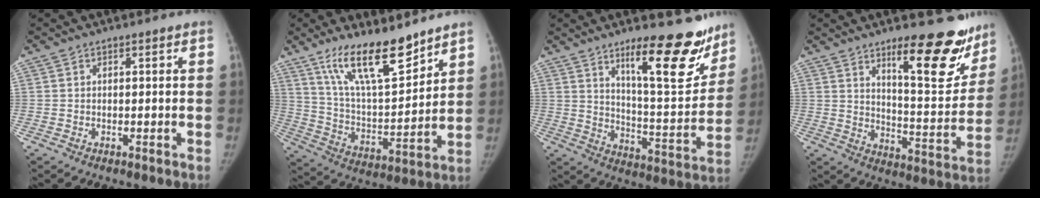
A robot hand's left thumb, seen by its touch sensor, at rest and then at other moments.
{"total": 16.9, "force": [12.3, 4.8, 10.6], "torque": [-0.153, -0.077, 0.229]}
{"total": 18.8, "force": [12.4, 5.4, 13.0], "torque": [-0.128, -0.095, 0.190]}
{"total": 17.9, "force": [11.9, 5.5, 12.2], "torque": [-0.107, -0.096, 0.174]}